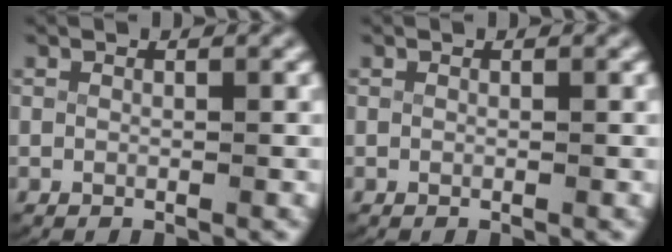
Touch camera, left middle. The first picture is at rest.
{"total": 0.0}